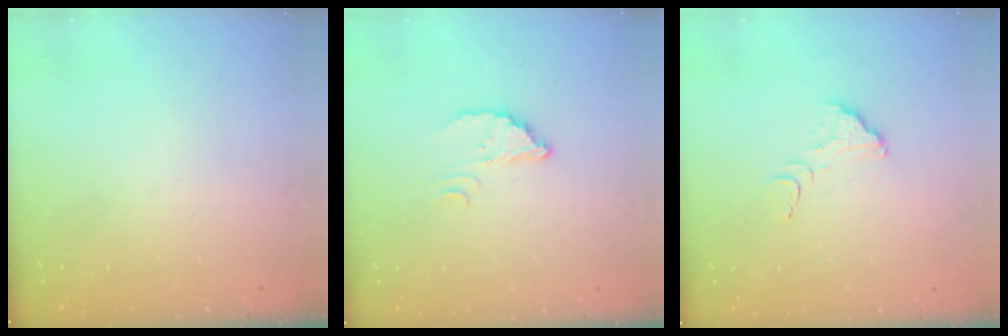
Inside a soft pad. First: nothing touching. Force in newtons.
{"total": 3.3, "press": 3.3, "slide": 0.1}
{"total": 2.6, "press": 2.6, "slide": 0.2}